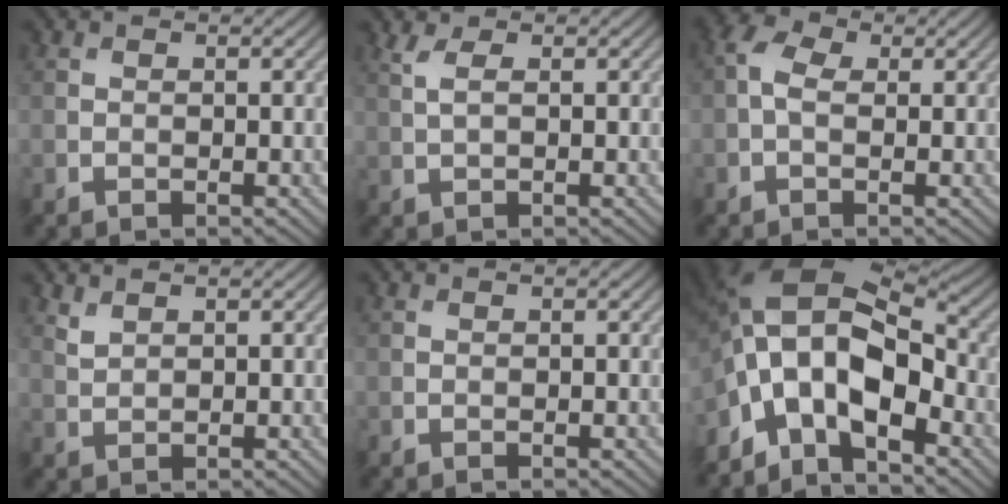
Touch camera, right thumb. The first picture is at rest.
{"total": 2.0, "force": [0.9, 0.8, 1.6], "torque": [-0.045, 0.003, 0.017]}
{"total": 3.2, "force": [0.0, 2.0, 2.5], "torque": [-0.061, 0.007, -0.011]}
{"total": 1.4, "force": [1.2, 0.4, 0.6], "torque": [-0.023, -0.001, 0.029]}
{"total": 0.0}
{"total": 13.5, "force": [-4.6, 7.2, 10.5], "torque": [-0.206, -0.012, -0.093]}